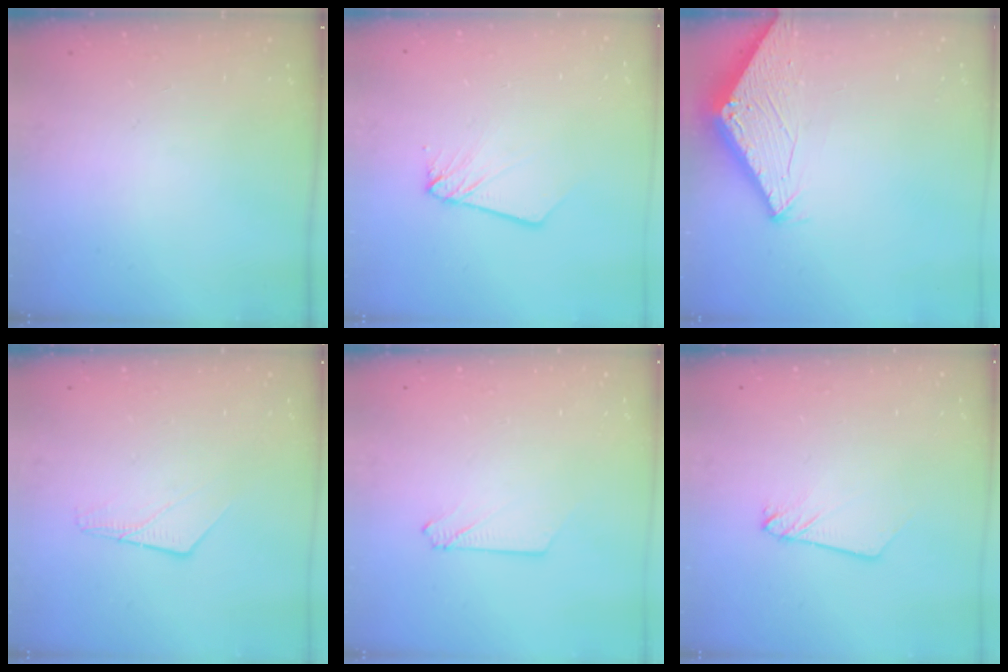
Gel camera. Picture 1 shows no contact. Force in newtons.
{"total": 2.5, "press": 2.5, "slide": 0.1}
{"total": 2.8, "press": 2.8, "slide": 0.2}
{"total": 5.7, "press": 5.7, "slide": 0.5}
{"total": 2.6, "press": 2.6, "slide": 0.3}
{"total": 2.2, "press": 2.2, "slide": 0.1}